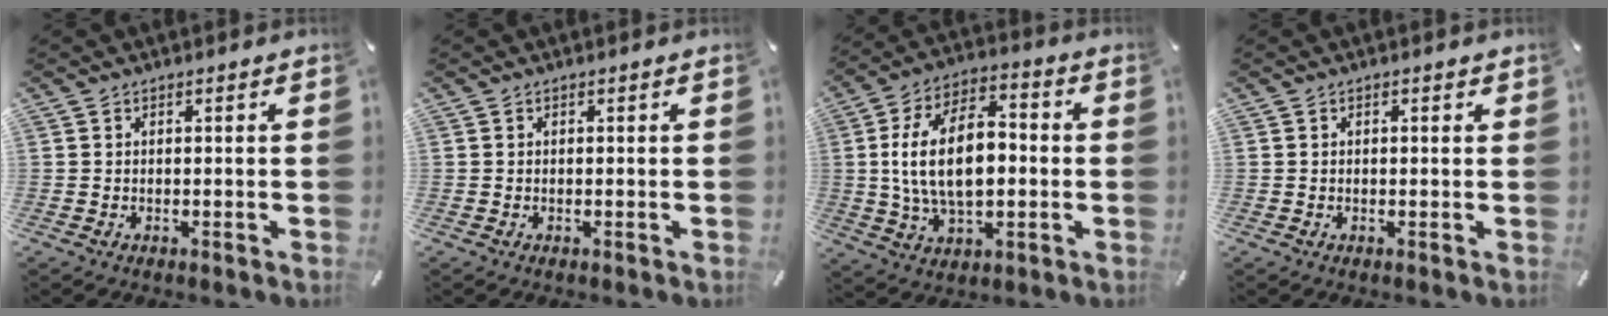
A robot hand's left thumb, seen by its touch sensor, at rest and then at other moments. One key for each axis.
{"total": 0.0}
{"total": 17.4, "fx": -0.3, "fy": 10.3, "fz": 14.0, "tx": -0.272, "ty": 0.009, "tz": -0.007}
{"total": 0.5, "fx": 0.1, "fy": 0.4, "fz": 0.4, "tx": 0.001, "ty": -0.001, "tz": -0.001}